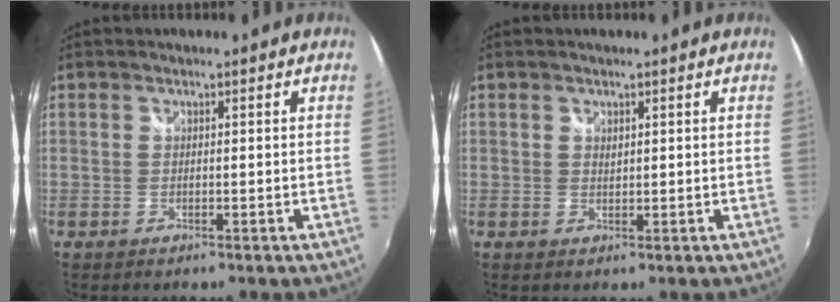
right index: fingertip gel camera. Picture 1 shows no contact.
{"total": 1.0, "force": [0.5, 0.6, 0.5], "torque": [-0.007, 0.001, 0.009]}